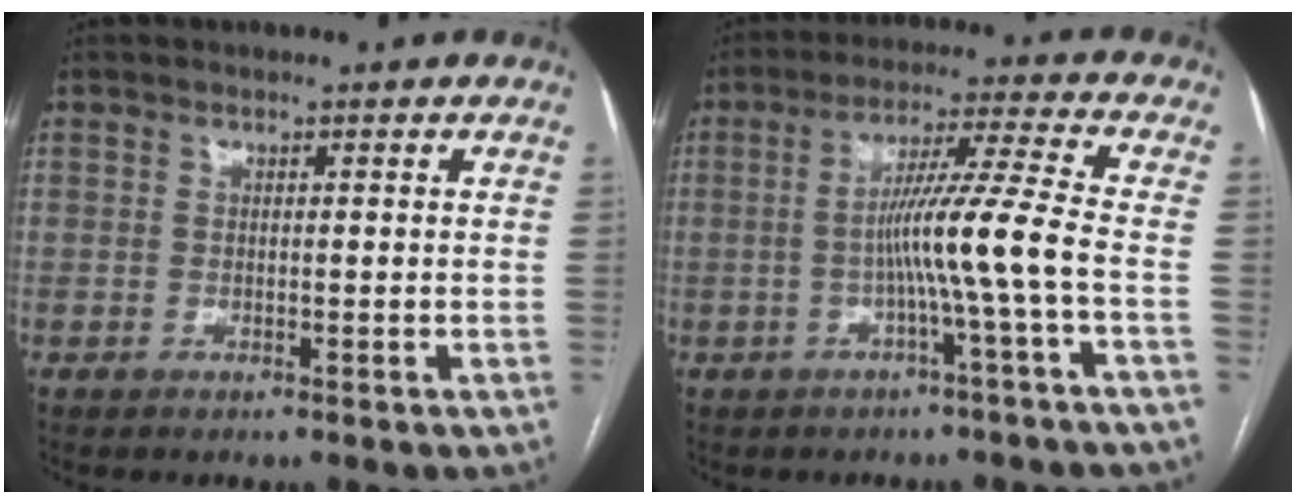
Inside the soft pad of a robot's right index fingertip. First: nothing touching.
{"total": 9.0, "force": [-2.2, -2.1, 8.5], "torque": [-0.151, 0.013, -0.039]}